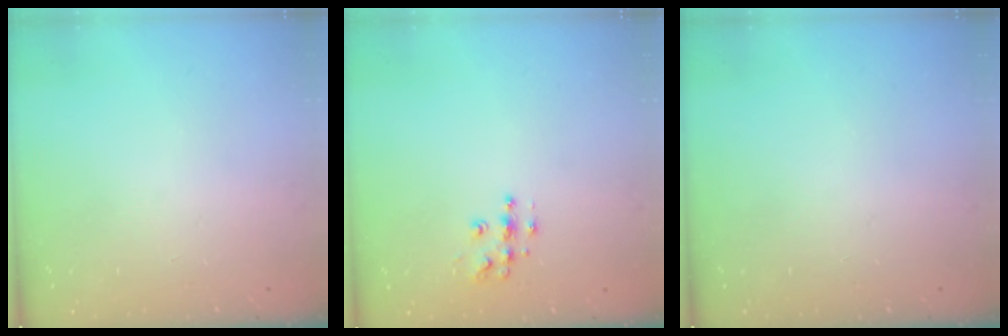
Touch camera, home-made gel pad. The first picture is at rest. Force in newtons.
{"total": 8.7, "press": 8.7, "slide": 0.5}
{"total": 0.0}